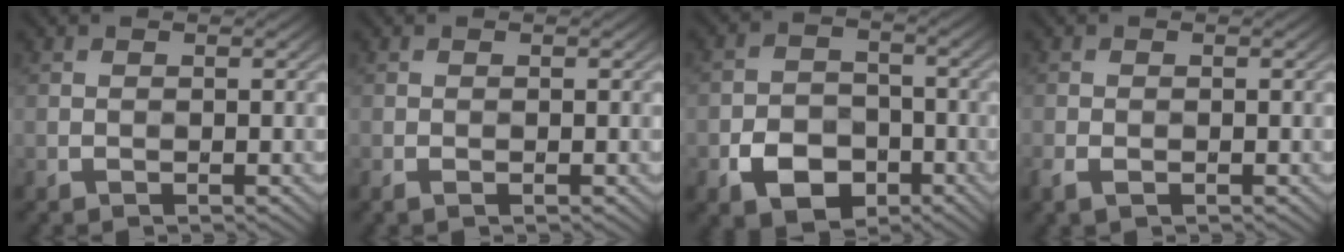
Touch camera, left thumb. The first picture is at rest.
{"total": 0.7, "force": [-0.5, 0.2, 0.4], "torque": [-0.007, 0.006, -0.005]}
{"total": 6.1, "force": [-1.6, 4.7, 3.6], "torque": [-0.064, -0.009, -0.031]}
{"total": 1.8, "force": [-0.7, 1.1, 1.3], "torque": [-0.022, -0.010, -0.017]}